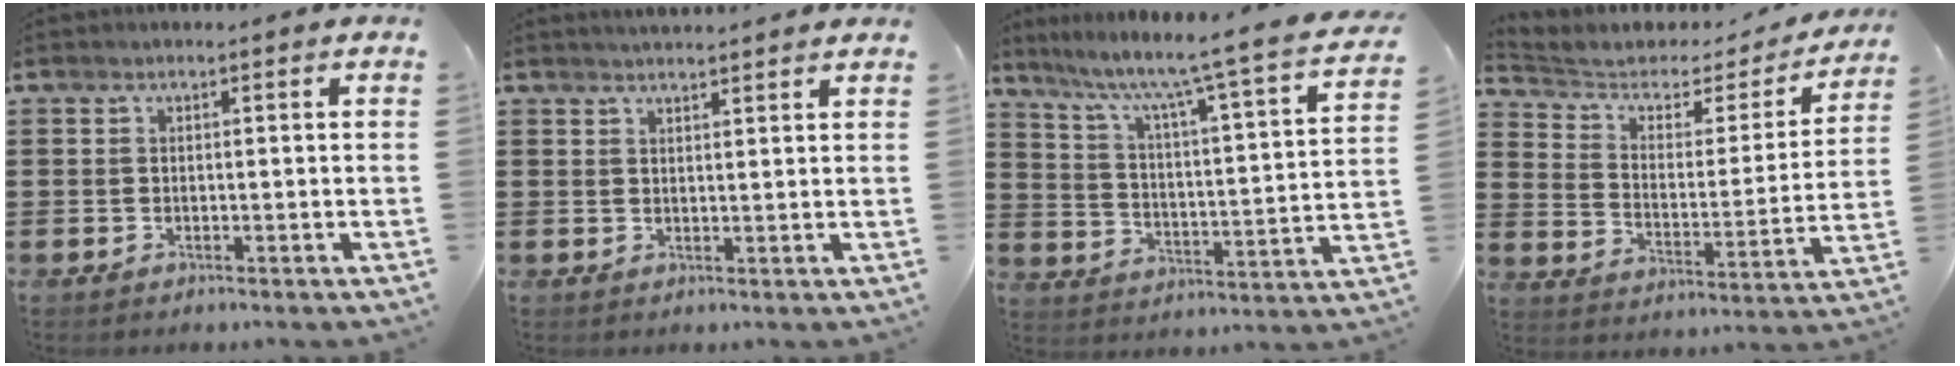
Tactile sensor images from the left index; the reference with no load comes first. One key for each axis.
{"total": 1.9, "fx": 1.9, "fy": -0.2, "fz": 0.1, "tx": -0.006, "ty": -0.003, "tz": 0.037}
{"total": 6.3, "fx": 5.0, "fy": -0.6, "fz": 3.8, "tx": -0.096, "ty": -0.051, "tz": 0.068}
{"total": 3.8, "fx": 2.5, "fy": 2.5, "fz": 1.3, "tx": -0.047, "ty": -0.014, "tz": 0.037}